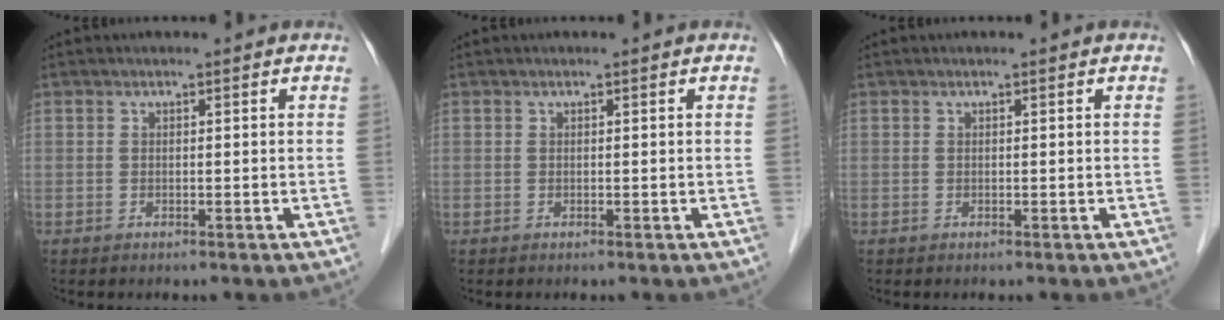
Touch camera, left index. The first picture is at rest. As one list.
[{"total": 0.0}, {"total": 0.0}]